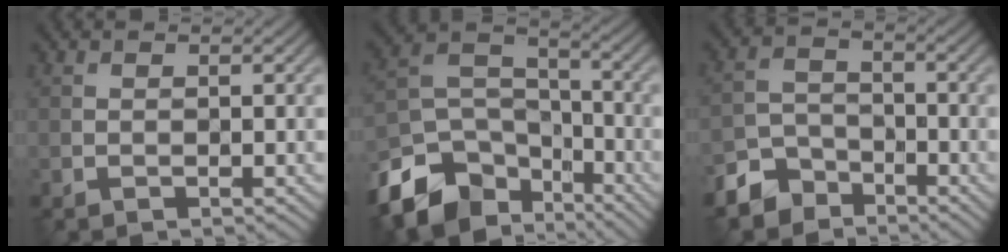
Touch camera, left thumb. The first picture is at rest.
{"total": 13.3, "force": [-8.8, 7.9, 6.0], "torque": [-0.155, -0.022, -0.163]}
{"total": 5.4, "force": [-4.3, 3.0, 1.3], "torque": [-0.031, -0.002, -0.095]}